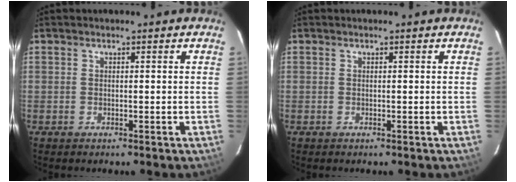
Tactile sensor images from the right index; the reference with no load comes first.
{"total": 0.0}